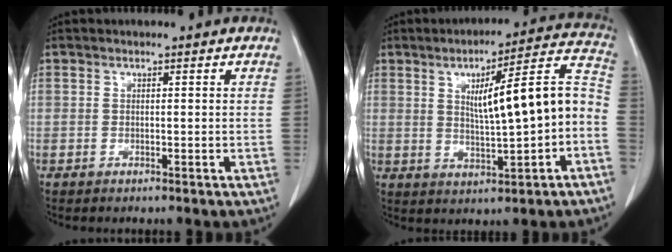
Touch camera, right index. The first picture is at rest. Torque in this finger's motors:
{"motor_torque": [0.50, 0.07, 0.50, 0.14]}